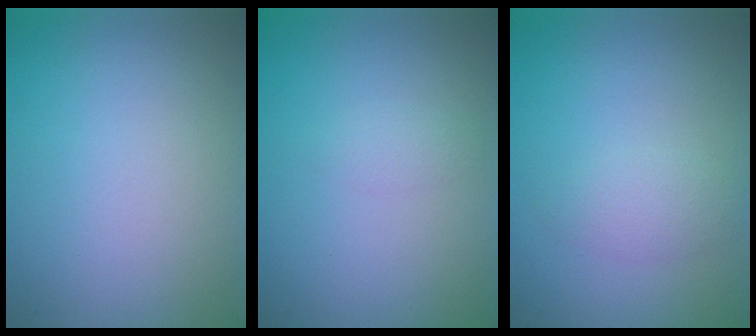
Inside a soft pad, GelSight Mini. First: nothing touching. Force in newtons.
{"total": 0.9, "press": 0.9, "slide": 0.0}
{"total": 1.8, "press": 1.8, "slide": 0.0}